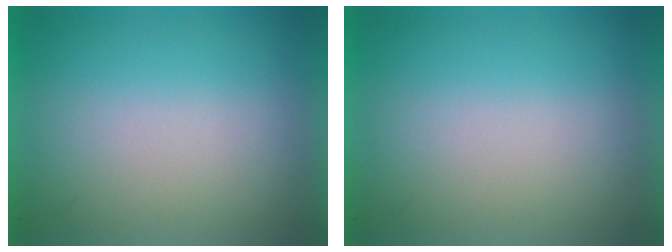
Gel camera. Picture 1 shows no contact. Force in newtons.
{"total": 0.0}